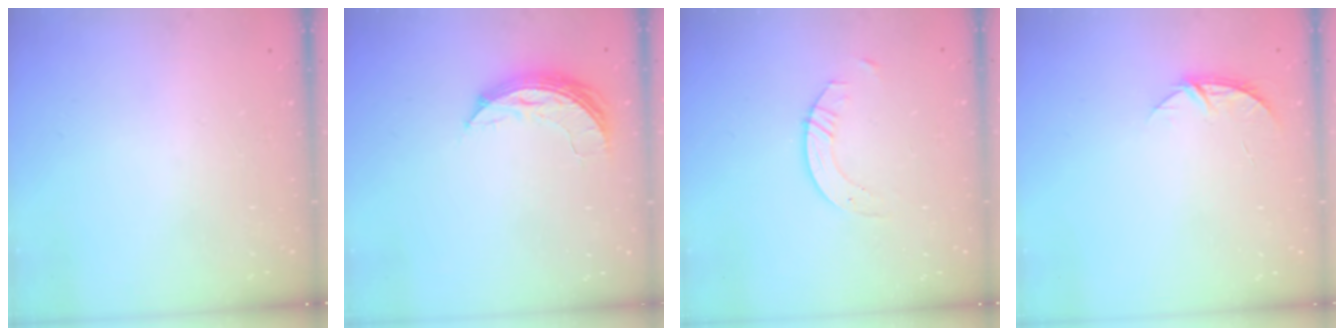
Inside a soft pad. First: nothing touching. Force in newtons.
{"total": 8.2, "press": 8.2, "slide": 0.1}
{"total": 3.5, "press": 3.5, "slide": 0.4}
{"total": 4.6, "press": 4.6, "slide": 0.5}